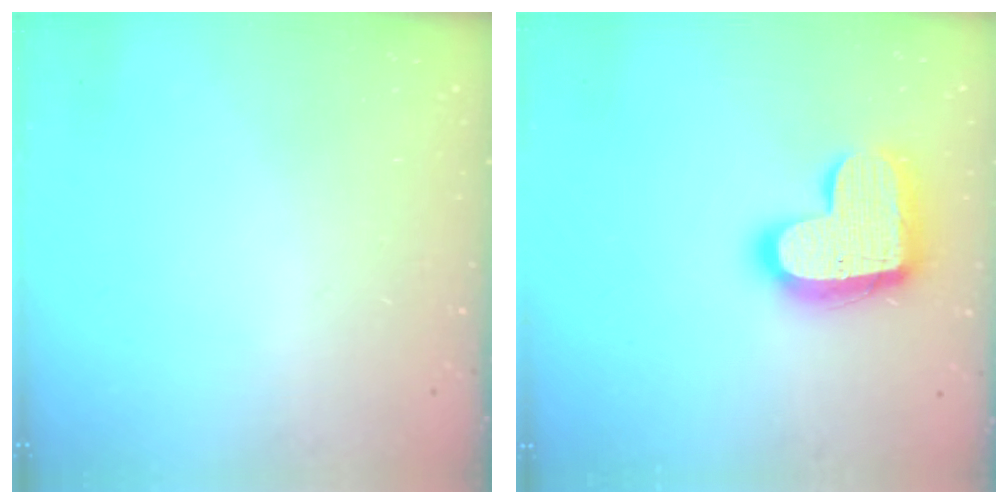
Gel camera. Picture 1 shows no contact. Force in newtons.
{"total": 17.7, "press": 17.6, "slide": 1.3}